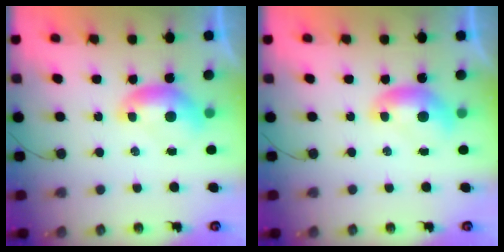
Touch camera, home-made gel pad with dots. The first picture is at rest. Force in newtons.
{"total": 0.0}